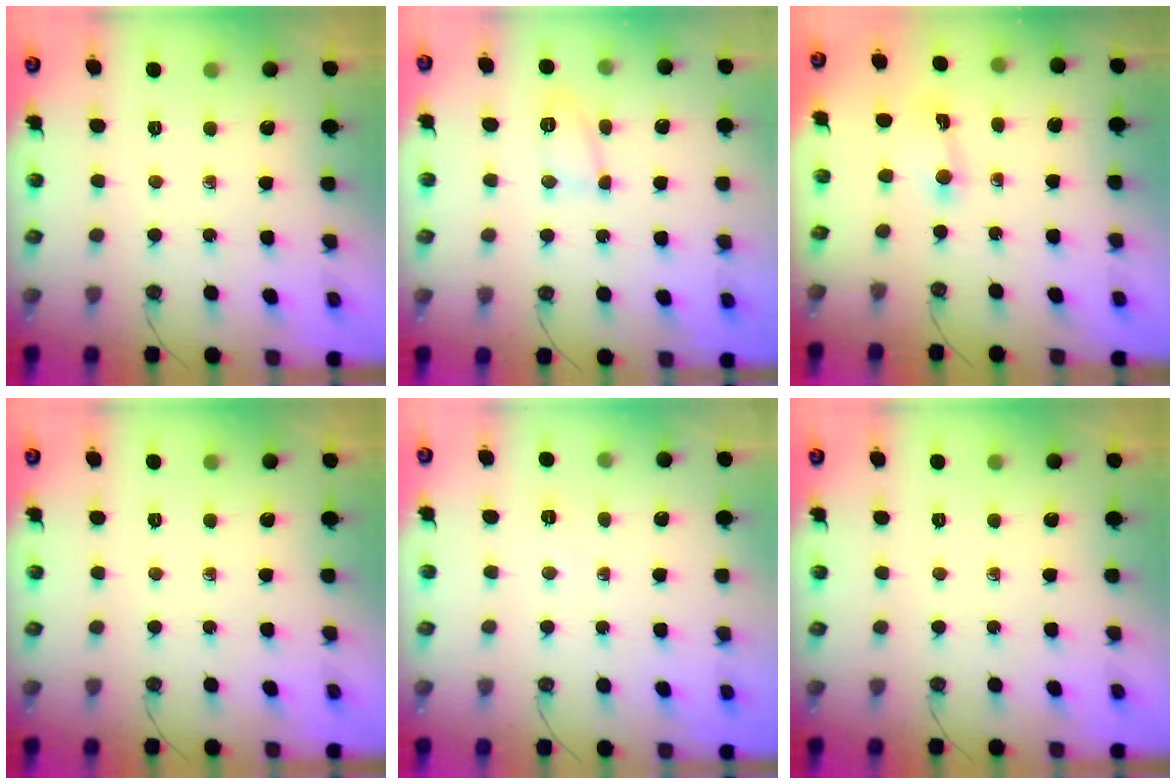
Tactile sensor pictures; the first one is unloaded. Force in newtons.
{"total": 6.3, "press": 6.3, "slide": 0.2}
{"total": 2.0, "press": 2.0, "slide": 0.1}
{"total": 0.0}
{"total": 4.5, "press": 2.4, "slide": 3.8}
{"total": 0.0}